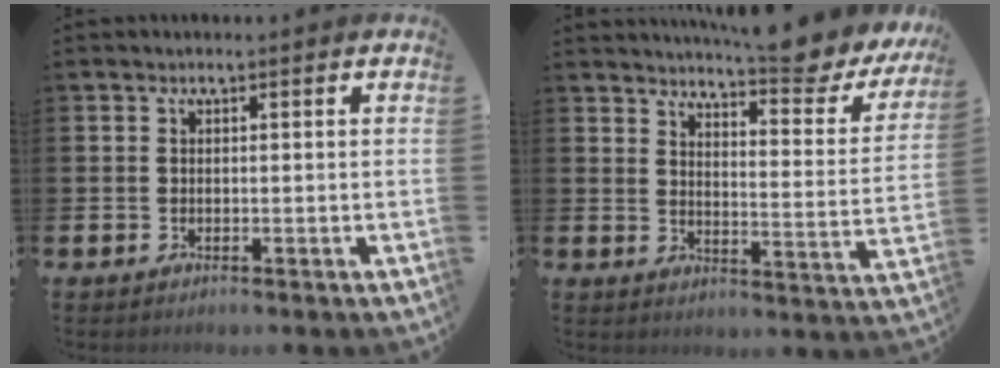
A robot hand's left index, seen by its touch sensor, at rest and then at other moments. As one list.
[{"total": 7.2, "force": [6.7, 0.4, 2.6], "torque": [-0.046, -0.054, 0.109]}]